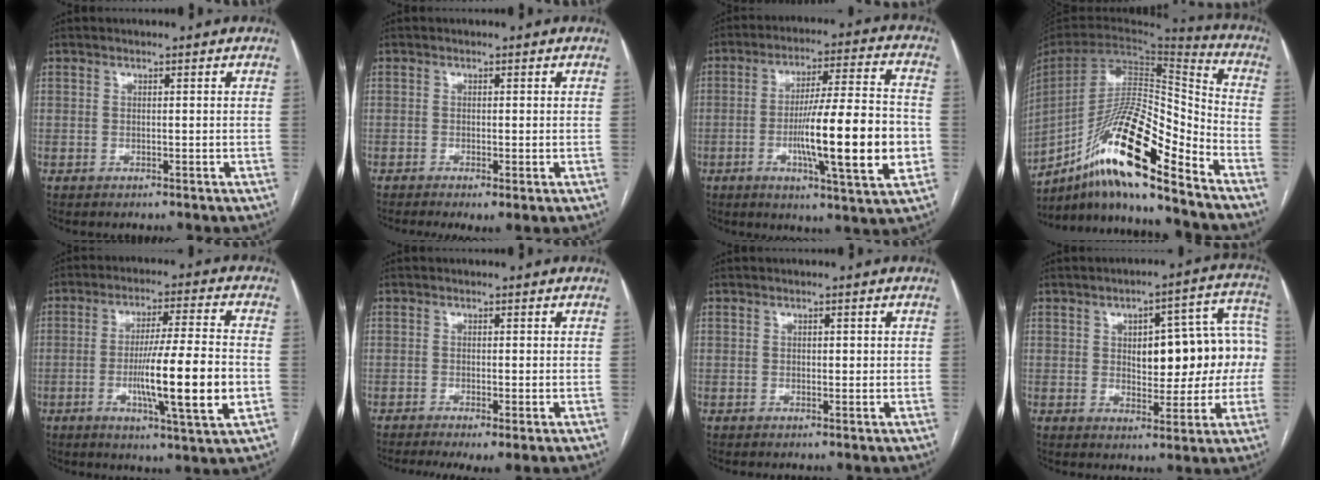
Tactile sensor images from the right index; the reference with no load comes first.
{"total": 2.8, "force": [-1.3, 0.5, 2.4], "torque": [-0.038, -0.009, -0.018]}
{"total": 17.6, "force": [-3.4, 1.2, 17.2], "torque": [-0.267, -0.001, -0.051]}
{"total": 20.2, "force": [-13.6, 2.1, 14.8], "torque": [-0.293, 0.000, -0.249]}
{"total": 14.1, "force": [-2.8, 0.1, 13.8], "torque": [-0.229, -0.009, -0.048]}
{"total": 6.2, "force": [-3.9, 1.0, 4.7], "torque": [-0.075, -0.016, -0.065]}
{"total": 1.3, "force": [0.2, 0.8, 1.1], "torque": [-0.012, 0.001, 0.001]}
{"total": 14.2, "force": [0.7, 5.6, 13.0], "torque": [-0.151, 0.045, 0.018]}